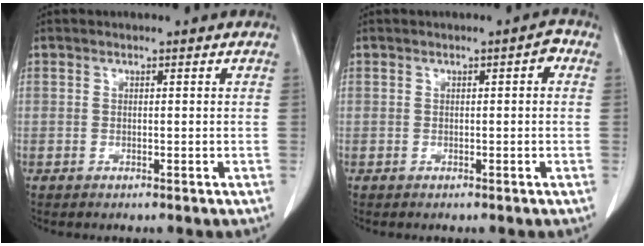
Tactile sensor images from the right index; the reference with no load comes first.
{"total": 2.0, "force": [0.5, 0.5, 1.8], "torque": [-0.025, 0.007, 0.006]}